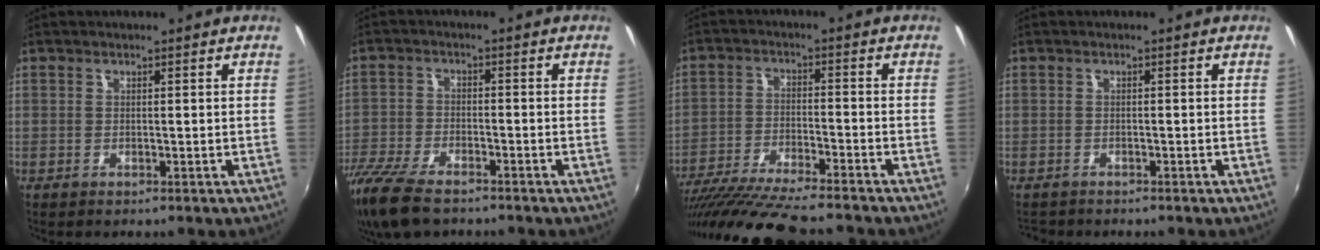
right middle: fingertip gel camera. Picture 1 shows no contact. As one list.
[{"total": 12.7, "force": [-9.8, 4.1, 6.9], "torque": [-0.171, -0.040, -0.187]}, {"total": 17.1, "force": [-14.8, 1.0, 8.5], "torque": [-0.174, -0.042, -0.252]}, {"total": 2.2, "force": [-2.1, 0.4, 0.5], "torque": [-0.019, -0.013, -0.036]}]